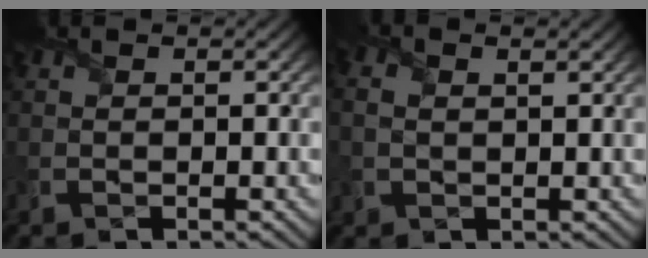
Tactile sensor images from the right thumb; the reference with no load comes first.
{"total": 2.0, "force": [0.5, 1.1, 1.6], "torque": [-0.040, 0.001, 0.014]}